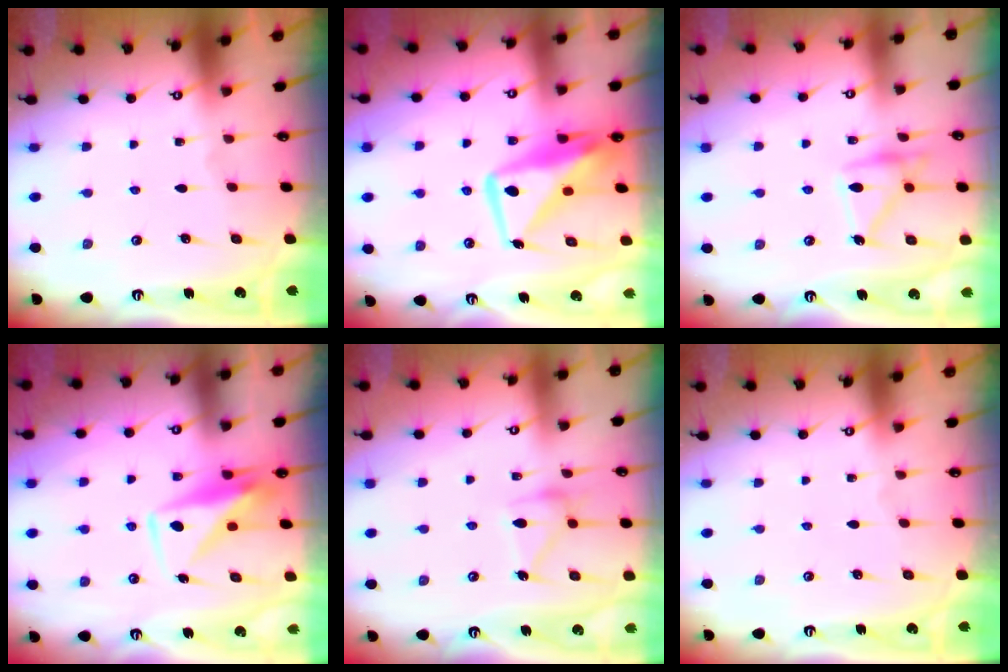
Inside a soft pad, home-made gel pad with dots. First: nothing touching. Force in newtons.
{"total": 13.1, "press": 13.1, "slide": 1.2}
{"total": 16.1, "press": 16.1, "slide": 0.8}
{"total": 10.7, "press": 10.6, "slide": 0.5}
{"total": 14.6, "press": 14.6, "slide": 0.8}
{"total": 0.0}